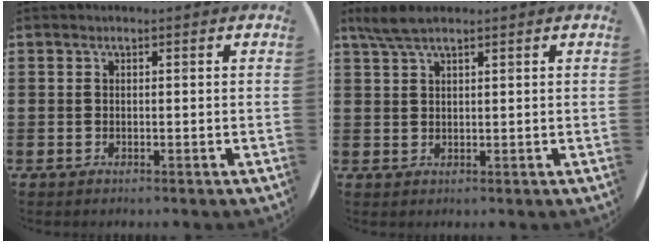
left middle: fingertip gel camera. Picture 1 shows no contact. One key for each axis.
{"total": 3.2, "fx": 2.4, "fy": 0.6, "fz": 2.0, "tx": -0.044, "ty": 0.004, "tz": 0.045}